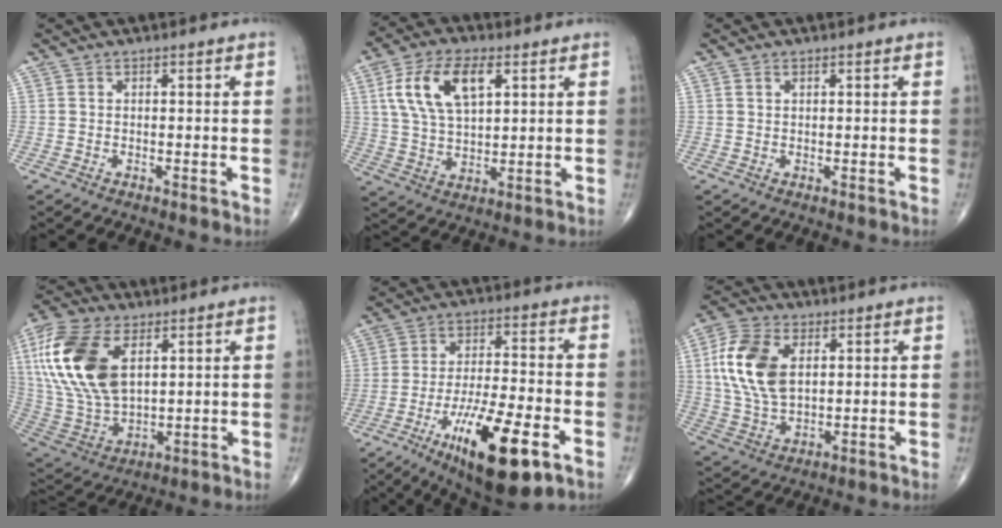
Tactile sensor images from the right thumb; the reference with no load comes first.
{"total": 13.0, "force": [4.6, 6.6, 10.2], "torque": [-0.192, -0.002, 0.089]}
{"total": 0.8, "force": [0.5, 0.5, 0.4], "torque": [-0.006, 0.000, 0.009]}
{"total": 20.8, "force": [6.5, 11.6, 16.0], "torque": [-0.331, -0.020, 0.124]}
{"total": 18.2, "force": [-8.3, 5.2, 15.4], "torque": [-0.265, 0.019, -0.128]}
{"total": 13.9, "force": [3.2, 8.3, 10.7], "torque": [-0.212, -0.003, 0.060]}